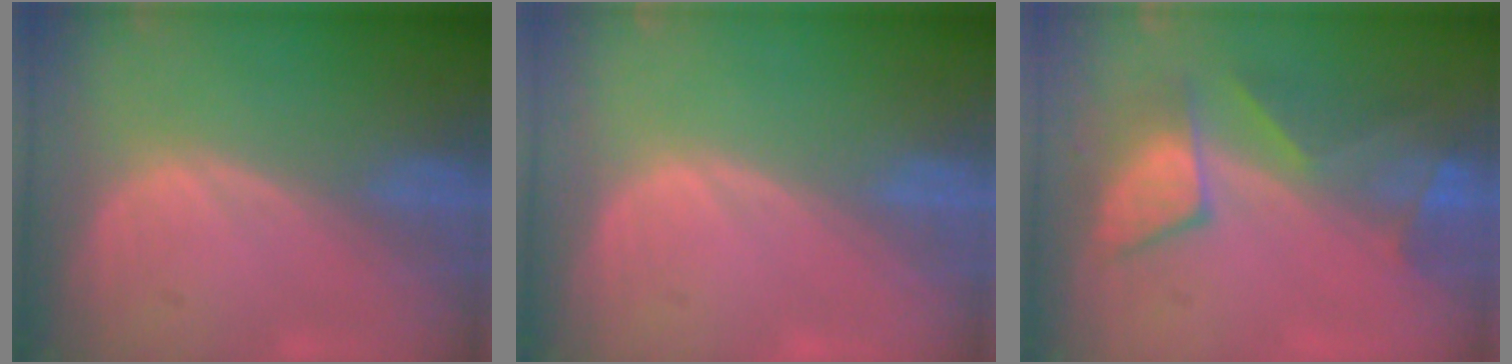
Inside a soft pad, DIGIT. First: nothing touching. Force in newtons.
{"total": 0.0}
{"total": 7.6, "press": 7.5, "slide": 1.1}